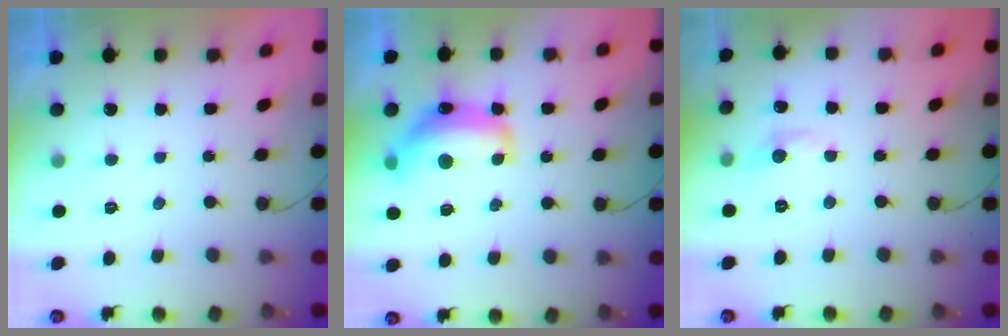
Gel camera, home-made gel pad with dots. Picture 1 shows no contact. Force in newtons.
{"total": 14.5, "press": 14.4, "slide": 1.1}
{"total": 2.8, "press": 2.8, "slide": 0.4}